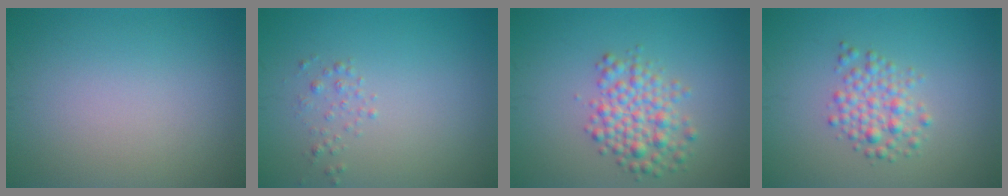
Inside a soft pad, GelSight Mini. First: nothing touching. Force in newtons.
{"total": 0.9, "press": 0.9, "slide": 0.0}
{"total": 3.9, "press": 3.9, "slide": 0.1}
{"total": 2.8, "press": 2.8, "slide": 0.1}